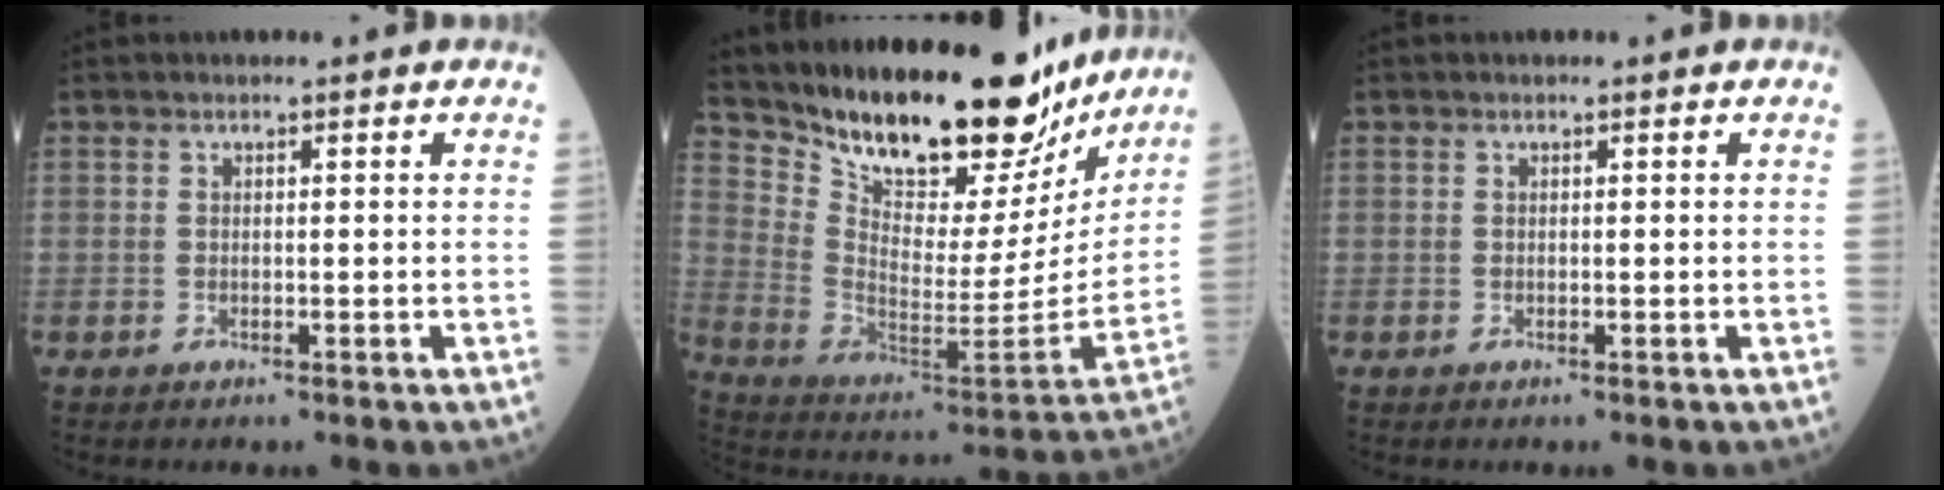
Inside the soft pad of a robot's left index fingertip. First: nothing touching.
{"total": 25.8, "force": [22.0, 7.4, 11.2], "torque": [-0.179, -0.043, 0.325]}
{"total": 0.0}